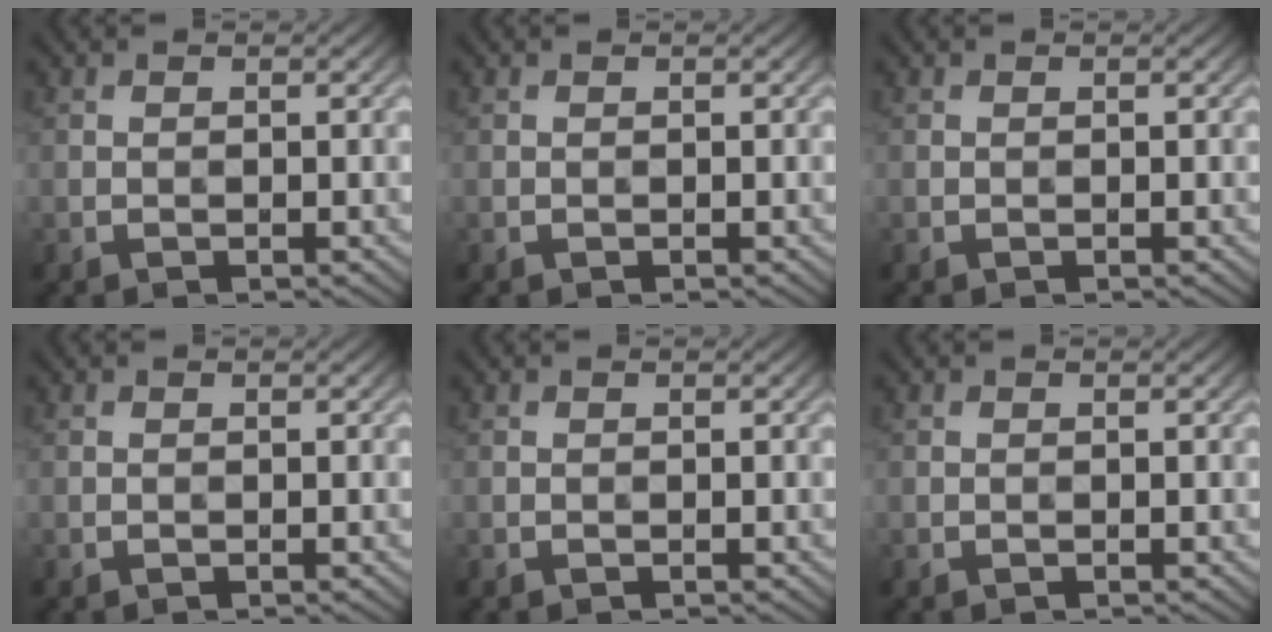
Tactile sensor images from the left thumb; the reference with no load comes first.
{"total": 0.0}
{"total": 0.0}
{"total": 0.0}
{"total": 0.0}
{"total": 0.0}